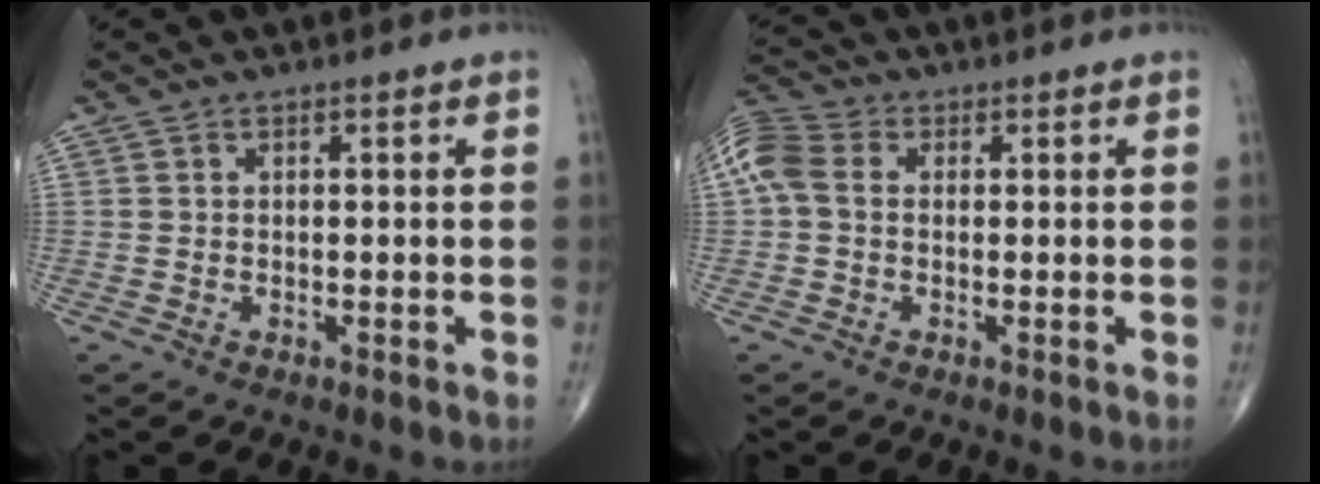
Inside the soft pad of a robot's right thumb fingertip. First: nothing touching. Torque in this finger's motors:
{"motor_torque": [-0.17, 0.34, 0.54, -0.12, 0.10]}